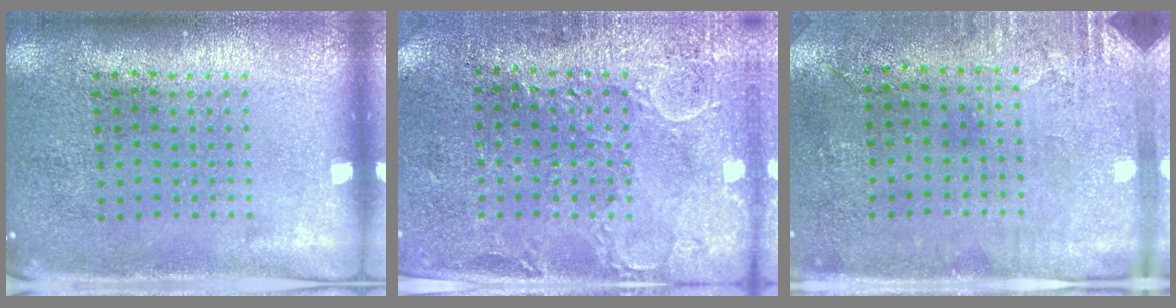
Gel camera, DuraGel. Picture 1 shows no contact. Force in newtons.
{"total": 2.7, "press": 2.5, "slide": 0.9}
{"total": 2.8, "press": 2.4, "slide": 1.6}